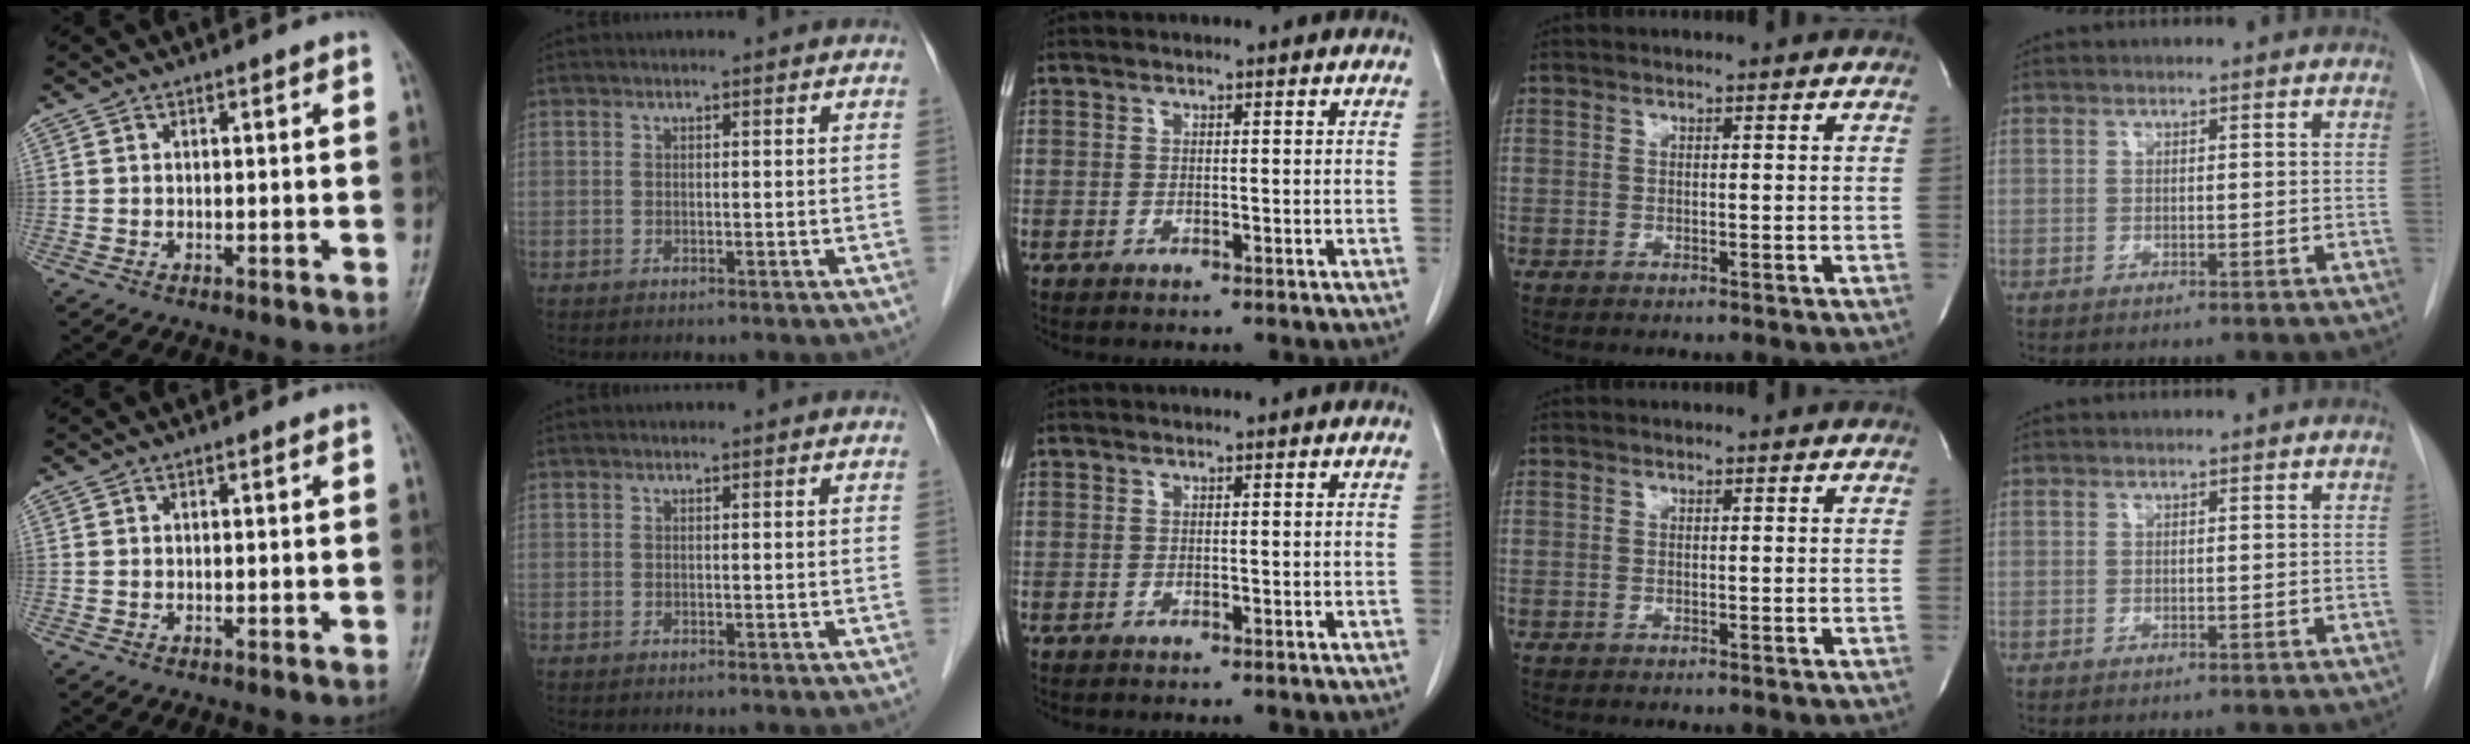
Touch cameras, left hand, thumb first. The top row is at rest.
{}